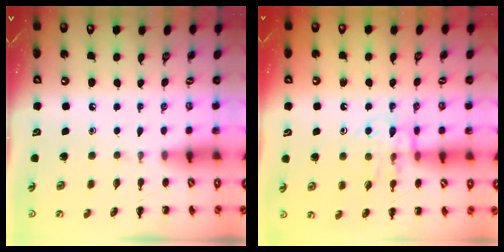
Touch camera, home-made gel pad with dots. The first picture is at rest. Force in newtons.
{"total": 12.1, "press": 12.1, "slide": 1.3}